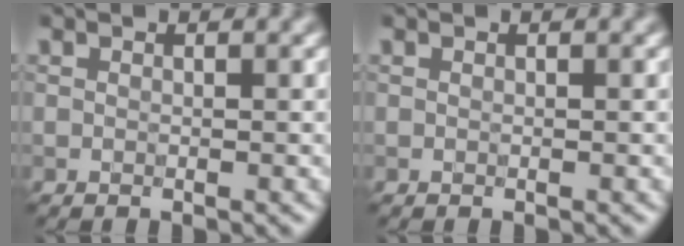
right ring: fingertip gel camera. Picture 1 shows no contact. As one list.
[{"total": 0.0}]